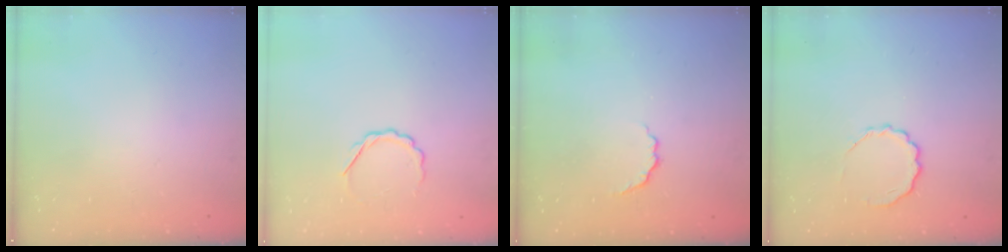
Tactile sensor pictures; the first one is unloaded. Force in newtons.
{"total": 4.2, "press": 4.1, "slide": 0.8}
{"total": 3.4, "press": 3.3, "slide": 0.9}
{"total": 6.6, "press": 6.5, "slide": 1.3}